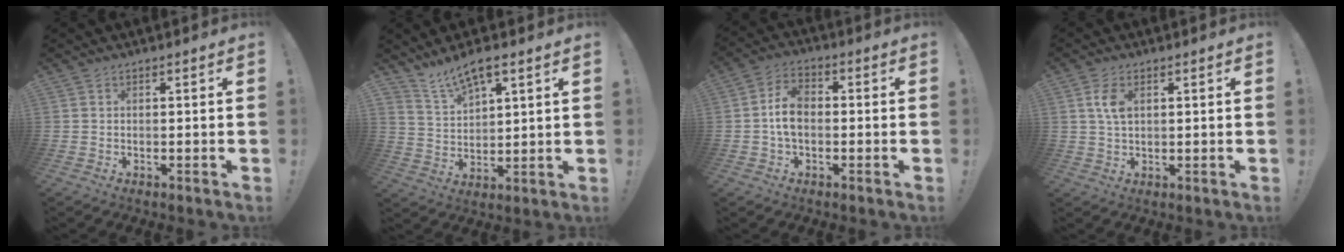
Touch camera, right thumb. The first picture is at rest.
{"total": 8.0, "force": [6.2, 2.5, 4.3], "torque": [-0.075, -0.035, 0.115]}
{"total": 7.9, "force": [-1.0, 5.2, 5.8], "torque": [-0.098, 0.012, -0.015]}
{"total": 5.4, "force": [1.6, 3.0, 4.2], "torque": [-0.076, -0.002, 0.026]}